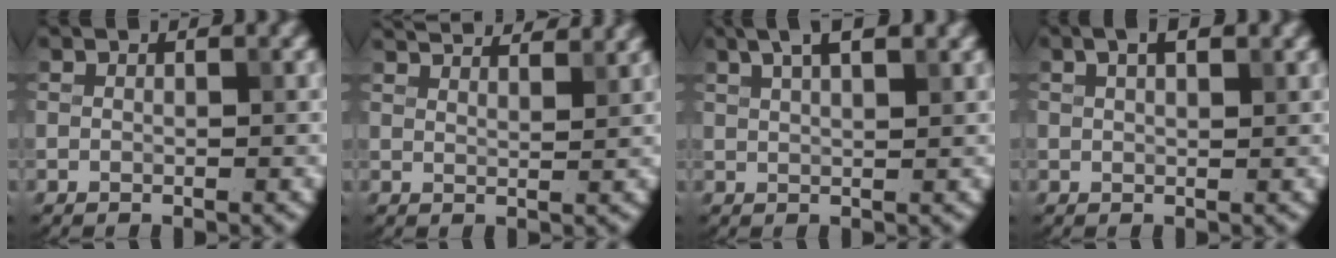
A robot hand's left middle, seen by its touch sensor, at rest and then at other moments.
{"total": 4.7, "force": [4.4, 0.6, 1.6], "torque": [-0.033, 0.014, 0.062]}
{"total": 4.6, "force": [3.0, 1.5, 3.2], "torque": [-0.053, 0.020, 0.041]}
{"total": 2.5, "force": [1.5, 1.1, 1.8], "torque": [-0.035, 0.009, 0.026]}